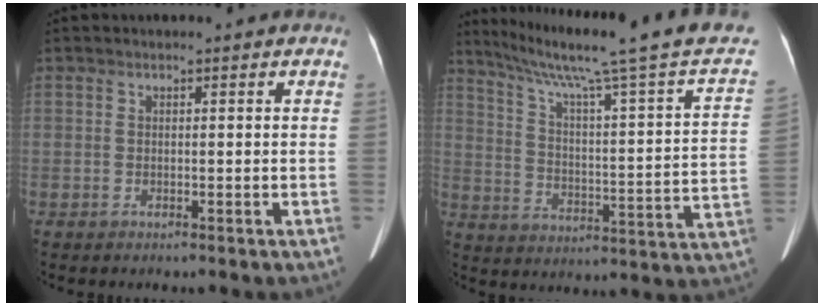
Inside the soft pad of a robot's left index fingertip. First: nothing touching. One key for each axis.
{"total": 24.2, "fx": 19.5, "fy": -1.1, "fz": 14.3, "tx": -0.224, "ty": -0.043, "tz": 0.258}